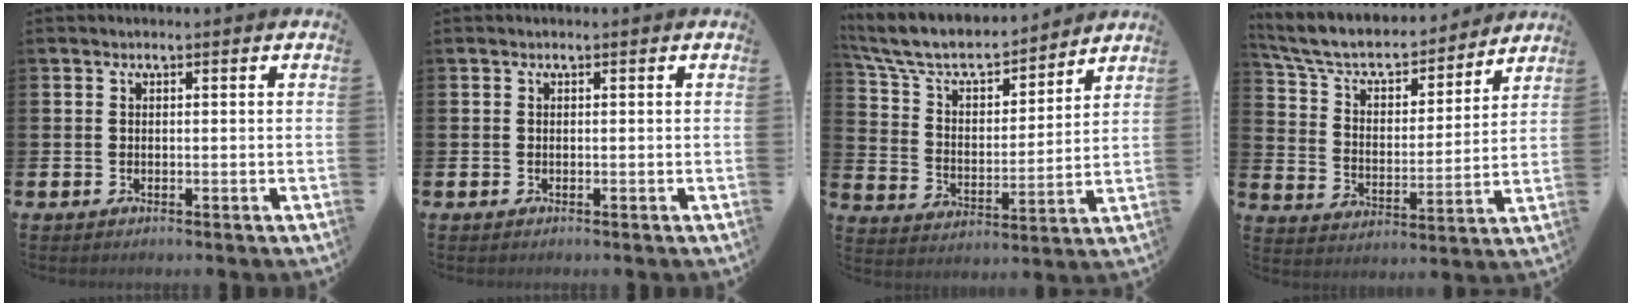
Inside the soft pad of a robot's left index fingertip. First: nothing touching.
{"total": 0.0}
{"total": 8.5, "force": [7.6, 2.6, 2.7], "torque": [-0.097, -0.051, 0.133]}
{"total": 7.5, "force": [6.7, 2.7, 2.2], "torque": [-0.085, -0.044, 0.114]}